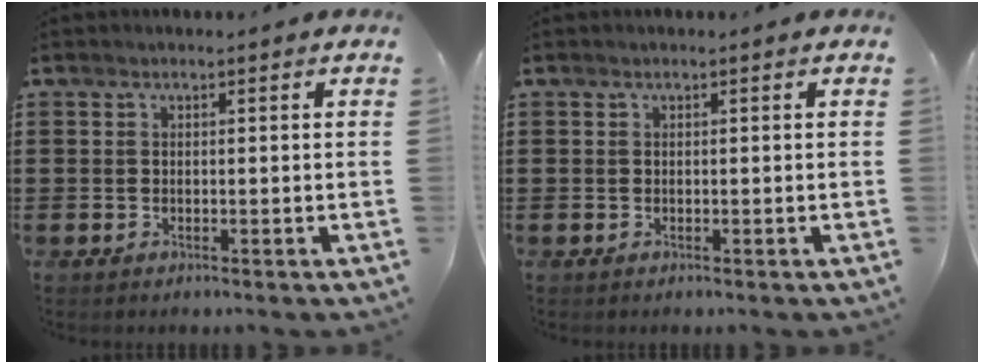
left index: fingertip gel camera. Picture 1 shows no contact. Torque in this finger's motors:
{"motor_torque": [0.00, 0.00, 0.00, -0.01]}